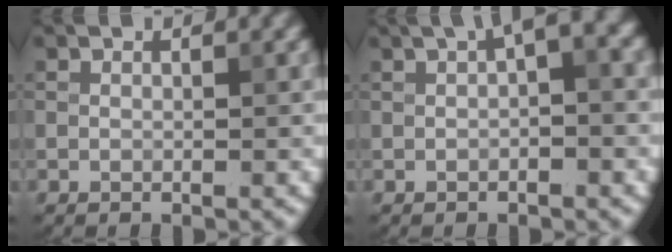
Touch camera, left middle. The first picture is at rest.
{"total": 3.4, "force": [1.2, 0.9, 3.0], "torque": [-0.038, 0.016, 0.013]}